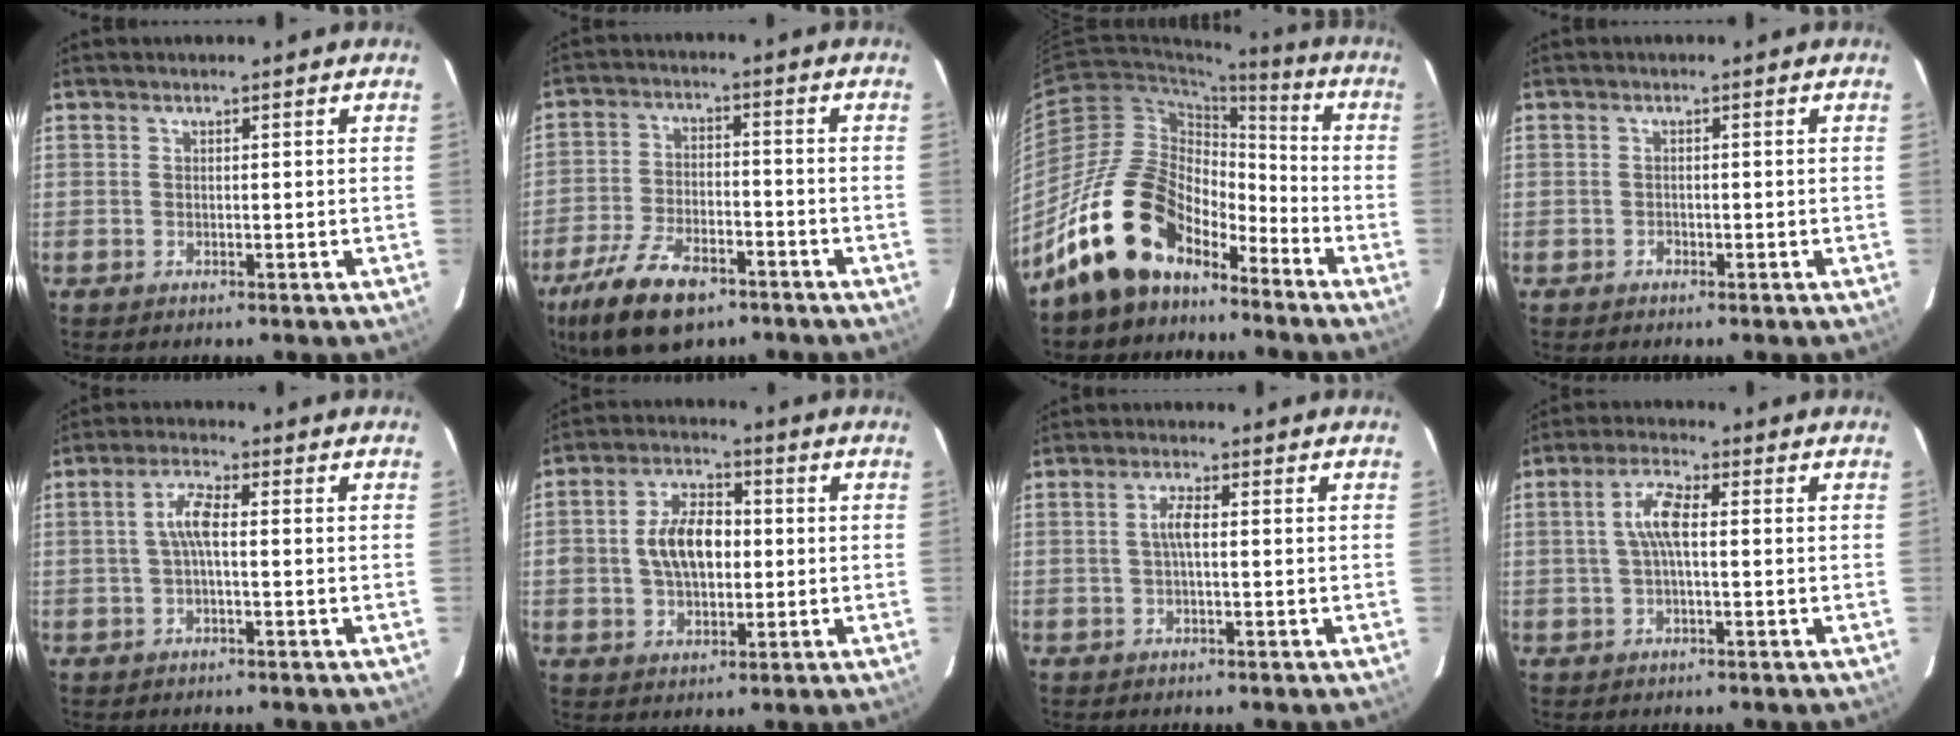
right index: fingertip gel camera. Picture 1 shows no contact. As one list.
[{"total": 14.3, "force": [-9.3, 6.5, 8.7], "torque": [-0.199, -0.020, -0.164]}, {"total": 17.2, "force": [-12.3, 8.9, 8.2], "torque": [-0.156, 0.017, -0.214]}, {"total": 0.8, "force": [-0.6, 0.5, 0.0], "torque": [0.001, 0.002, -0.010]}, {"total": 4.1, "force": [-0.2, 1.0, 4.0], "torque": [-0.081, 0.010, -0.003]}, {"total": 9.6, "force": [0.1, 5.9, 7.5], "torque": [-0.140, 0.021, 0.006]}, {"total": 2.6, "force": [-0.1, 0.5, 2.5], "torque": [-0.052, 0.005, -0.001]}, {"total": 5.3, "force": [0.2, 1.5, 5.1], "torque": [-0.102, 0.012, 0.004]}]